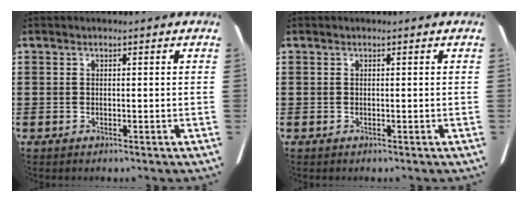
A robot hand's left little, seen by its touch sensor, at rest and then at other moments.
{"total": 0.0}